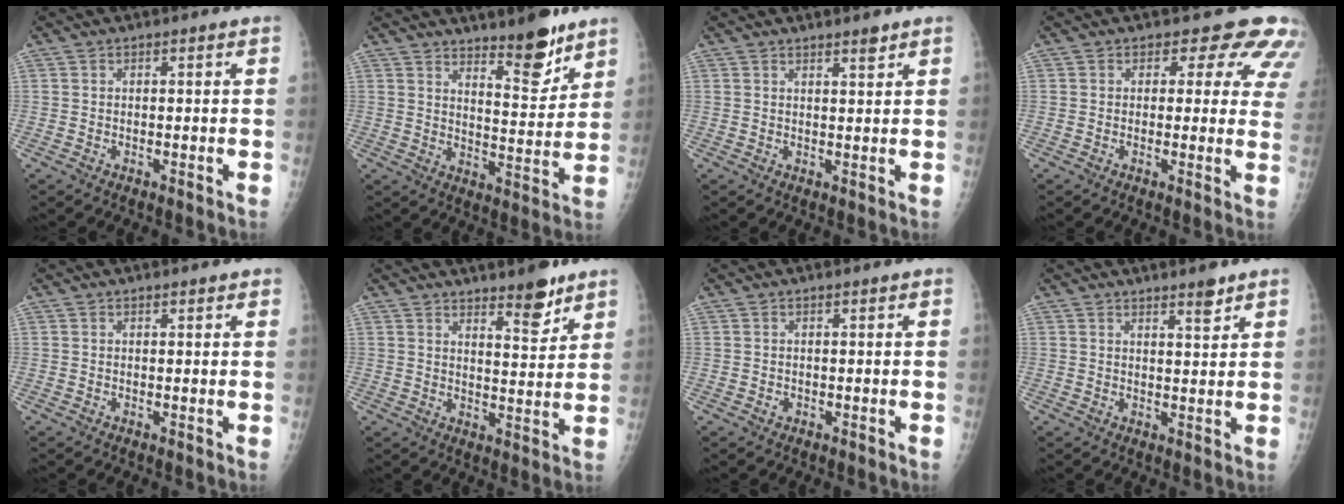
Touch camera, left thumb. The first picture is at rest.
{"total": 9.8, "force": [7.4, 2.8, 5.8], "torque": [-0.065, -0.063, 0.121]}
{"total": 2.0, "force": [1.7, 0.3, 1.1], "torque": [-0.013, -0.013, 0.026]}
{"total": 8.9, "force": [6.7, 4.8, 3.5], "torque": [0.010, -0.027, 0.046]}
{"total": 1.1, "force": [0.9, 0.4, 0.5], "torque": [-0.005, -0.001, 0.009]}
{"total": 6.9, "force": [5.1, 2.0, 4.1], "torque": [-0.041, -0.040, 0.075]}
{"total": 0.5, "force": [-0.1, 0.5, 0.2], "torque": [0.000, 0.000, -0.001]}
{"total": 3.2, "force": [2.5, 0.6, 1.9], "torque": [-0.021, -0.020, 0.038]}